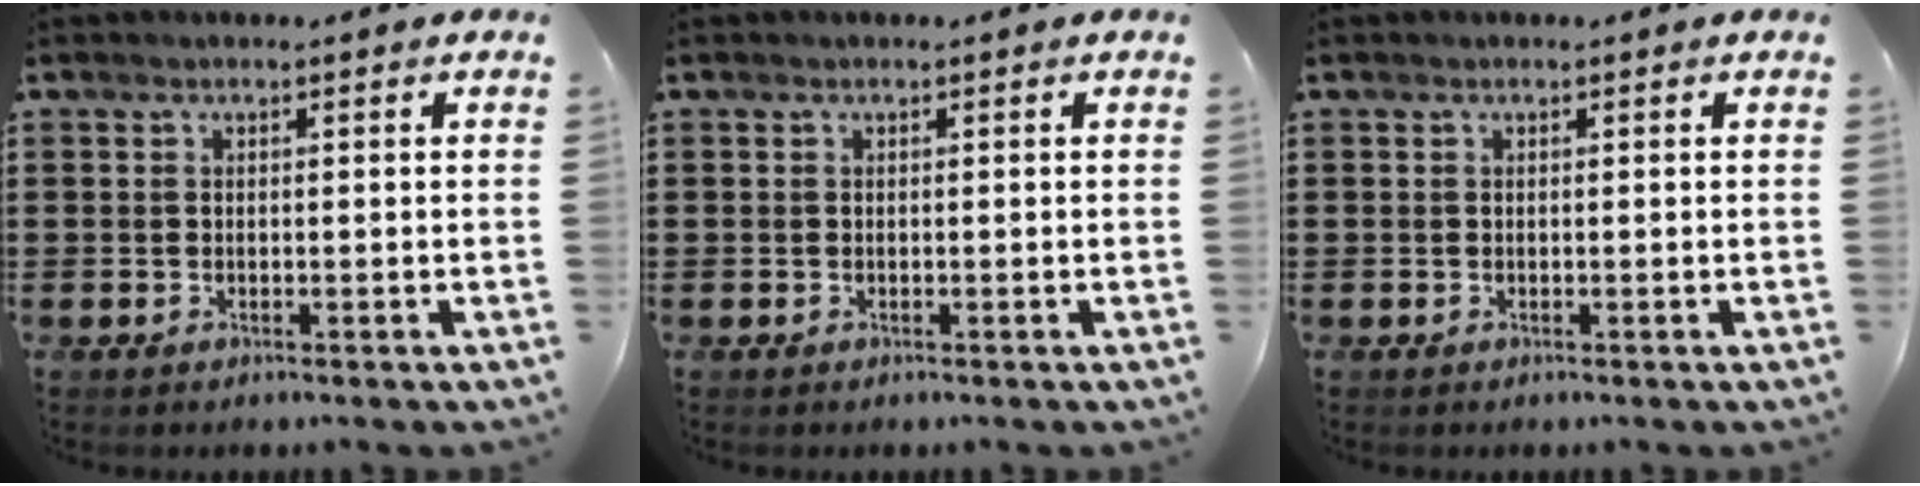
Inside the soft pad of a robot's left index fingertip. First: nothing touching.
{"total": 0.0}
{"total": 0.0}